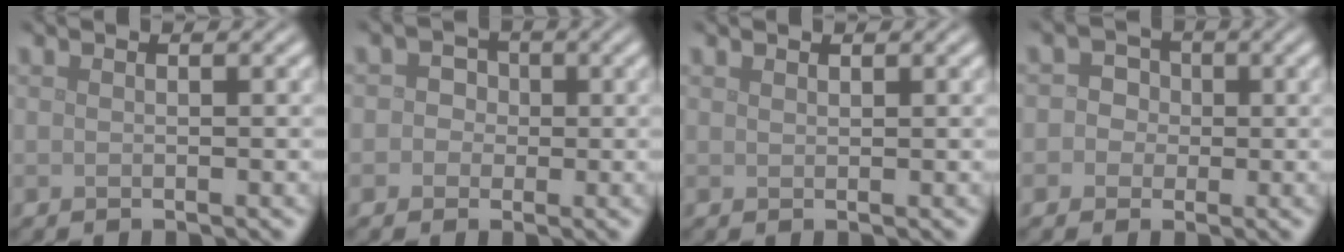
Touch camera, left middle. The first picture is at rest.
{"total": 2.5, "force": [0.4, 2.3, 0.9], "torque": [0.012, 0.010, -0.016]}
{"total": 0.6, "force": [0.6, 0.1, 0.1], "torque": [-0.002, -0.001, 0.013]}
{"total": 2.9, "force": [0.3, 2.7, 1.0], "torque": [0.016, 0.012, -0.019]}